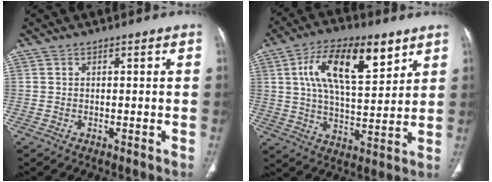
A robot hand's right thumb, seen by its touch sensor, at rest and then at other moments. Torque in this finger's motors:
{"motor_torque": [0.25, 0.62, 0.88, 0.36, 0.19]}